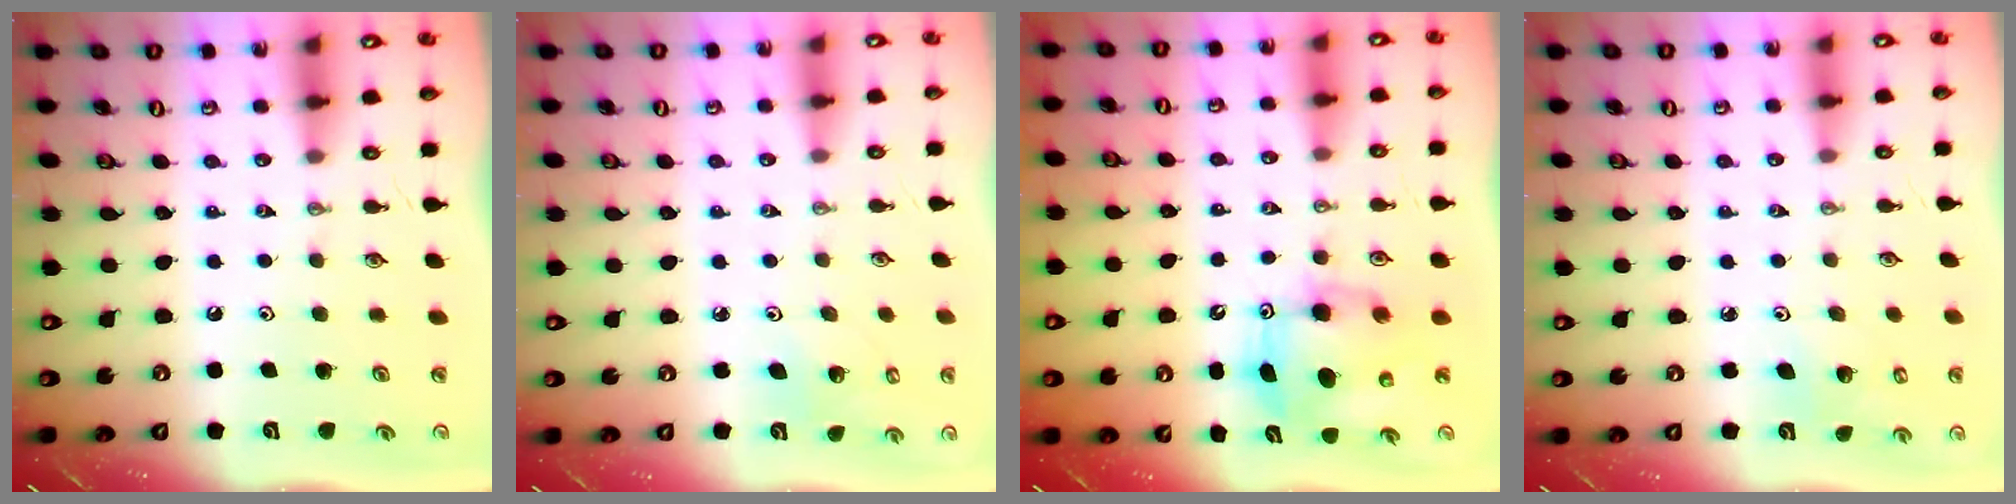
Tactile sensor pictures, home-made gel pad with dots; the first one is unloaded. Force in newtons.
{"total": 3.1, "press": 3.0, "slide": 0.8}
{"total": 9.5, "press": 9.3, "slide": 1.9}
{"total": 5.2, "press": 5.1, "slide": 0.9}